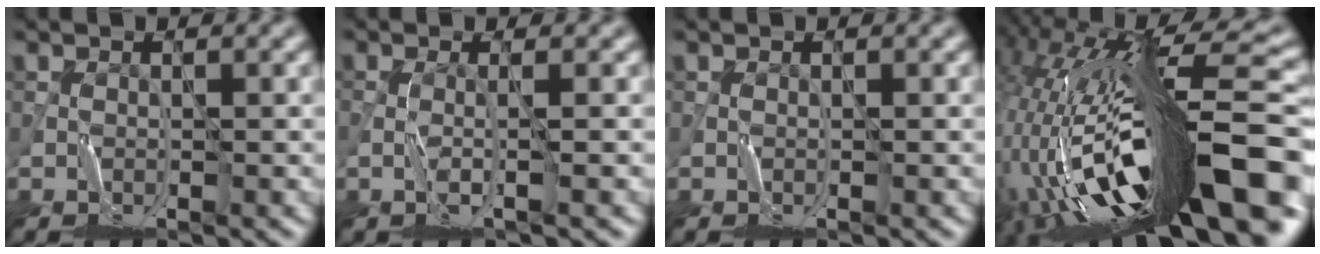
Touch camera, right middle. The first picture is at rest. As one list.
[{"total": 1.3, "force": [0.0, -0.1, 1.3], "torque": [-0.023, -0.004, -0.005]}, {"total": 0.0}, {"total": 18.4, "force": [-4.6, 5.7, 16.9], "torque": [-0.295, 0.028, -0.087]}]